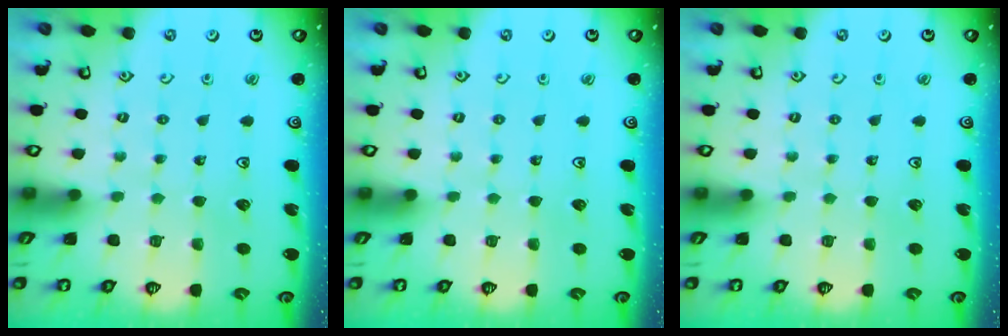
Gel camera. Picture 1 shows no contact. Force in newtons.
{"total": 0.0}
{"total": 0.0}